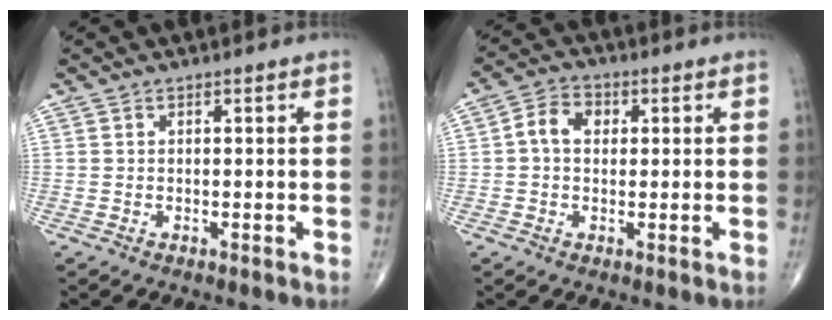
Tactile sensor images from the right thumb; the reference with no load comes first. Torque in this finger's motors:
{"motor_torque": [0.02, 0.02, 0.11, 0.02, 0.01]}